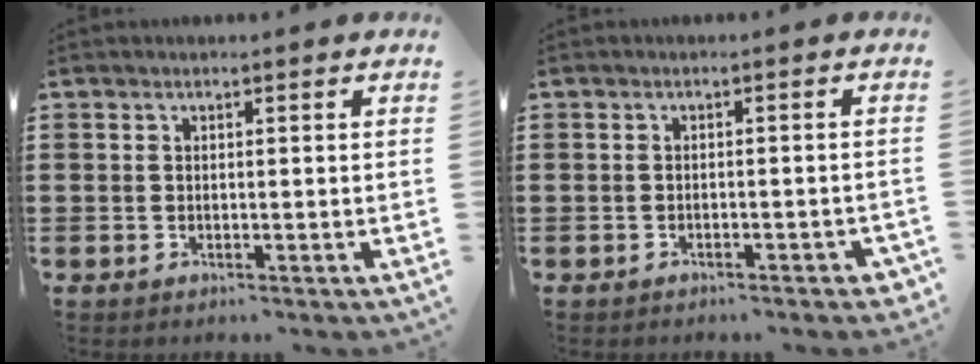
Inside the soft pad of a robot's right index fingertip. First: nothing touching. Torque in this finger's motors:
{"motor_torque": [0.41, 0.39, 0.01, -0.01]}